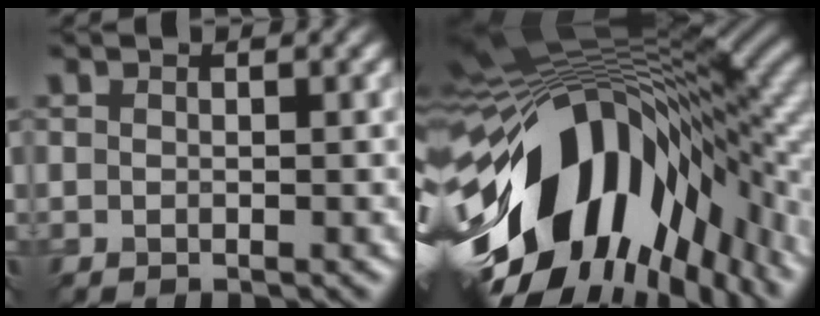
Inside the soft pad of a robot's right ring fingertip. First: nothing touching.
{"total": 15.1, "force": [-5.4, 8.4, 11.4], "torque": [-0.222, 0.004, -0.076]}